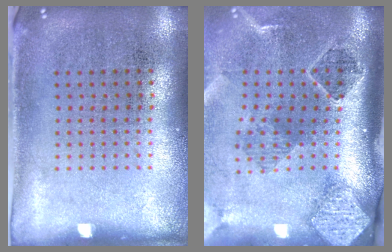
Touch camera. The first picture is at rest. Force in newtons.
{"total": 2.8, "press": 1.9, "slide": 2.0}